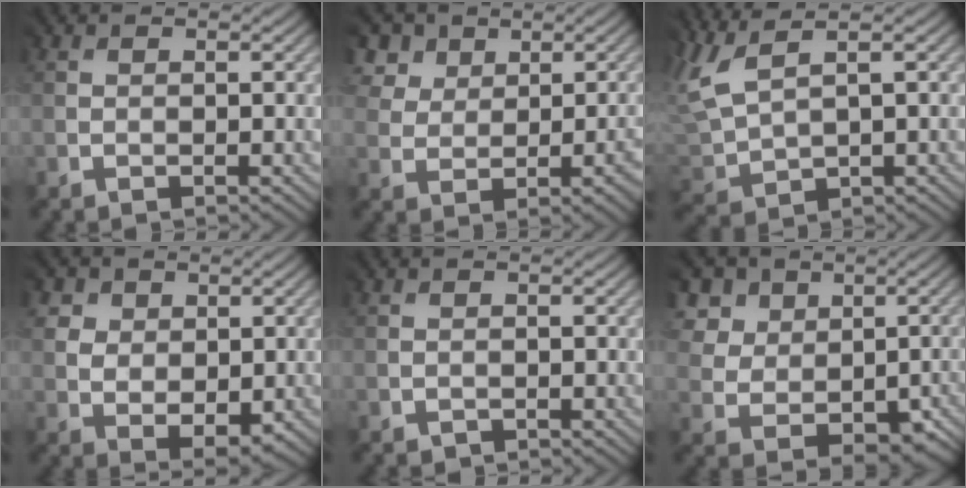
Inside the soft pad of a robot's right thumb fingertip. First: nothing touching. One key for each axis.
{"total": 5.1, "fx": 3.1, "fy": 3.8, "fz": 1.1, "tx": -0.055, "ty": 0.012, "tz": 0.060}
{"total": 6.8, "fx": 4.6, "fy": 2.9, "fz": 4.2, "tx": -0.150, "ty": 0.014, "tz": 0.098}
{"total": 4.6, "fx": 1.7, "fy": 3.9, "fz": 1.7, "tx": -0.062, "ty": -0.002, "tz": 0.035}
{"total": 0.9, "fx": -0.5, "fy": 0.2, "fz": -0.7, "tx": 0.016, "ty": -0.004, "tz": -0.006}
{"total": 7.5, "fx": 3.0, "fy": 6.4, "fz": 2.3, "tx": -0.089, "ty": 0.012, "tz": 0.063}